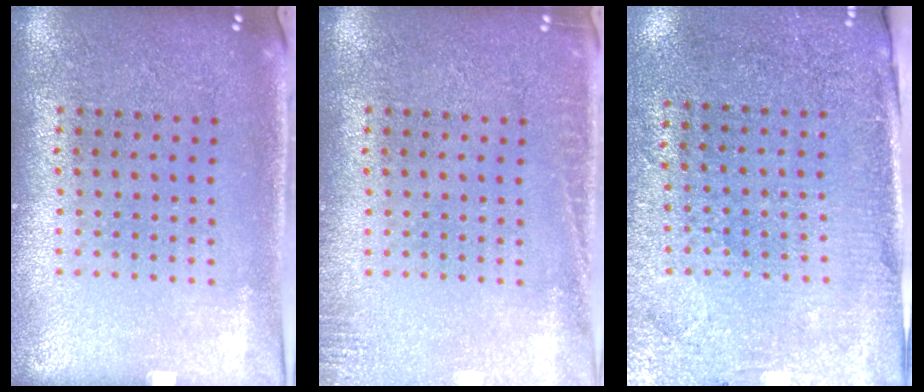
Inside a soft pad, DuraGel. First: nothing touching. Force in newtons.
{"total": 1.6, "press": 1.6, "slide": 0.4}
{"total": 2.8, "press": 2.6, "slide": 1.2}